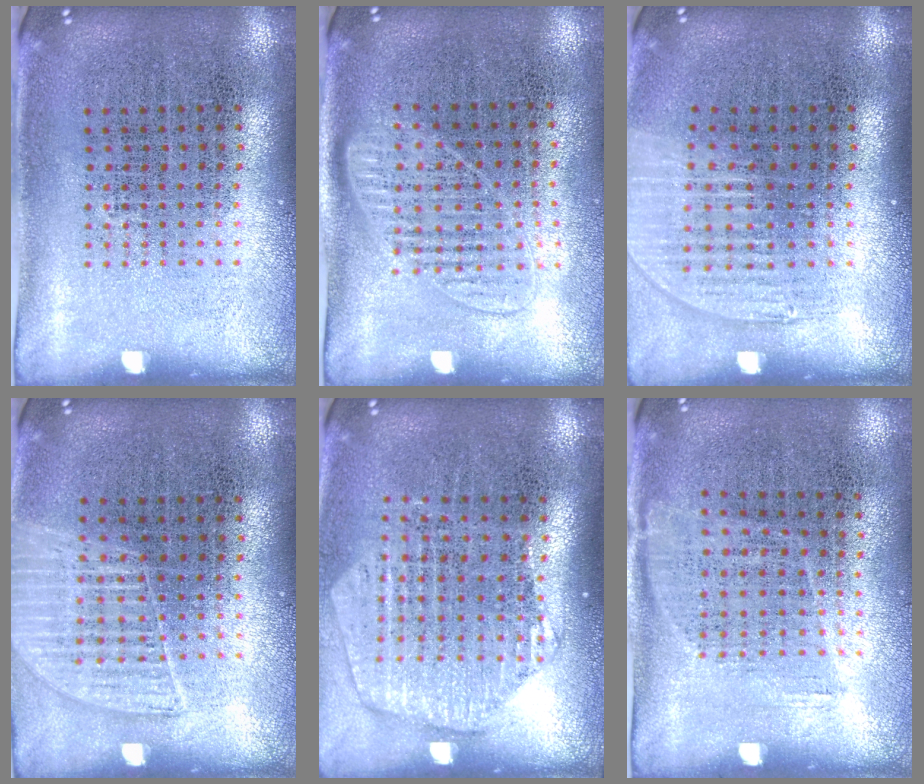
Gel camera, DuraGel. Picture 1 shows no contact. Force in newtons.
{"total": 1.3, "press": 1.2, "slide": 0.6}
{"total": 1.2, "press": 1.1, "slide": 0.5}
{"total": 1.3, "press": 1.2, "slide": 0.4}
{"total": 1.7, "press": 1.6, "slide": 0.7}
{"total": 1.1, "press": 0.9, "slide": 0.7}